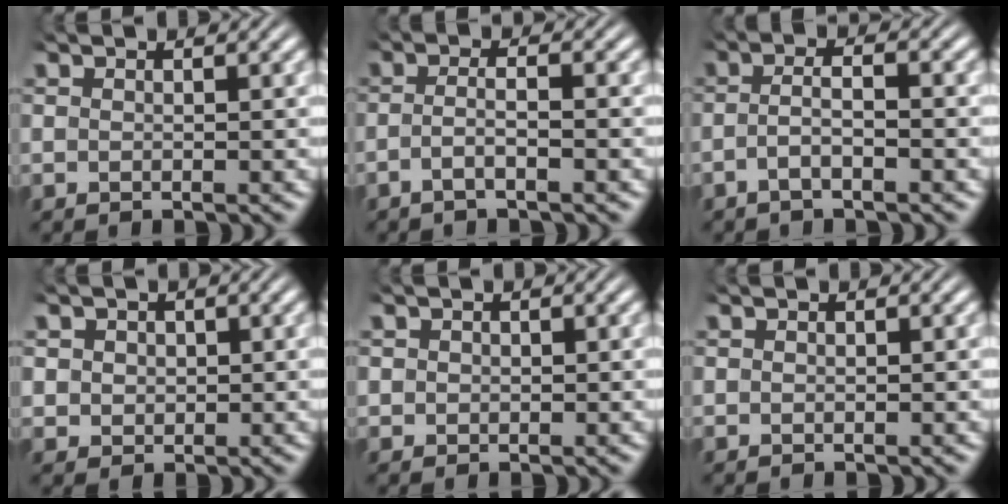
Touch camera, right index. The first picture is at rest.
{"total": 2.5, "force": [-1.7, 0.2, 1.8], "torque": [-0.042, -0.010, -0.029]}
{"total": 2.7, "force": [-1.6, 0.6, 2.1], "torque": [-0.040, -0.004, -0.030]}
{"total": 2.7, "force": [0.7, 2.3, 1.0], "torque": [-0.028, -0.009, 0.019]}
{"total": 1.2, "force": [0.3, 1.1, 0.3], "torque": [-0.014, -0.007, 0.009]}
{"total": 0.0}